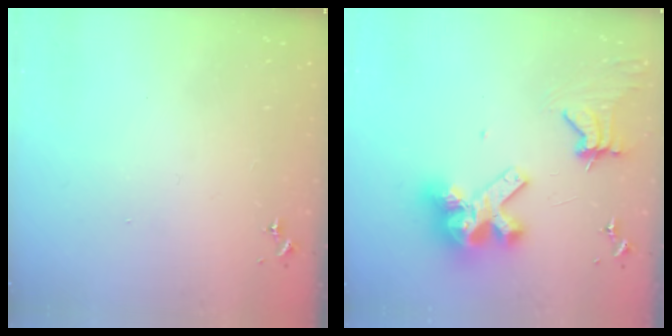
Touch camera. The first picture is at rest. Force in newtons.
{"total": 15.2, "press": 15.0, "slide": 2.0}